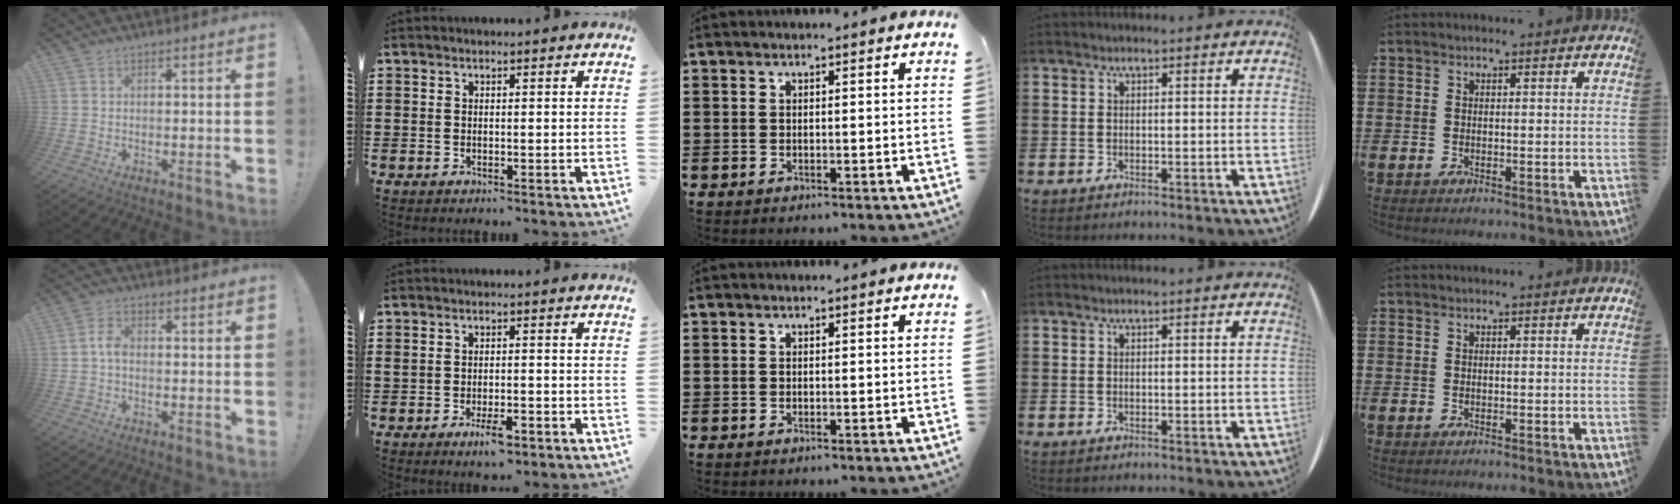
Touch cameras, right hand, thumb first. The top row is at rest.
{"thumb": {"total": 3.8, "force": [-0.5, 2.2, 3.1], "torque": [-0.067, 0.009, -0.010]}, "index": {"total": 4.0, "force": [-2.1, 1.5, 3.1], "torque": [-0.056, 0.002, -0.038]}}